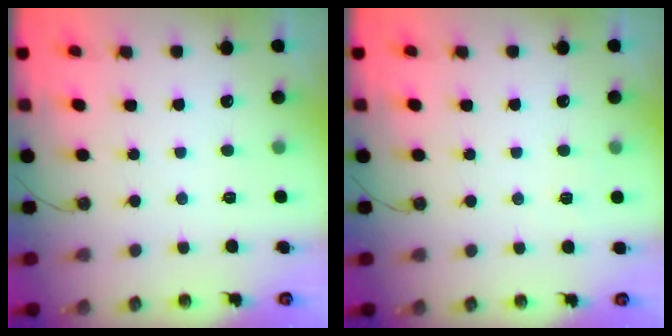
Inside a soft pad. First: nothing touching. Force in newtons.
{"total": 2.7, "press": 2.7, "slide": 0.5}